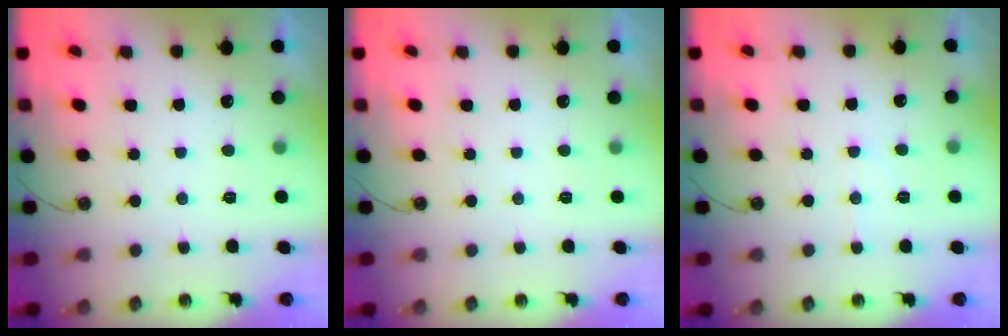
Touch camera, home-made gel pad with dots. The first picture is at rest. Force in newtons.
{"total": 0.0}
{"total": 4.5, "press": 4.5, "slide": 0.2}